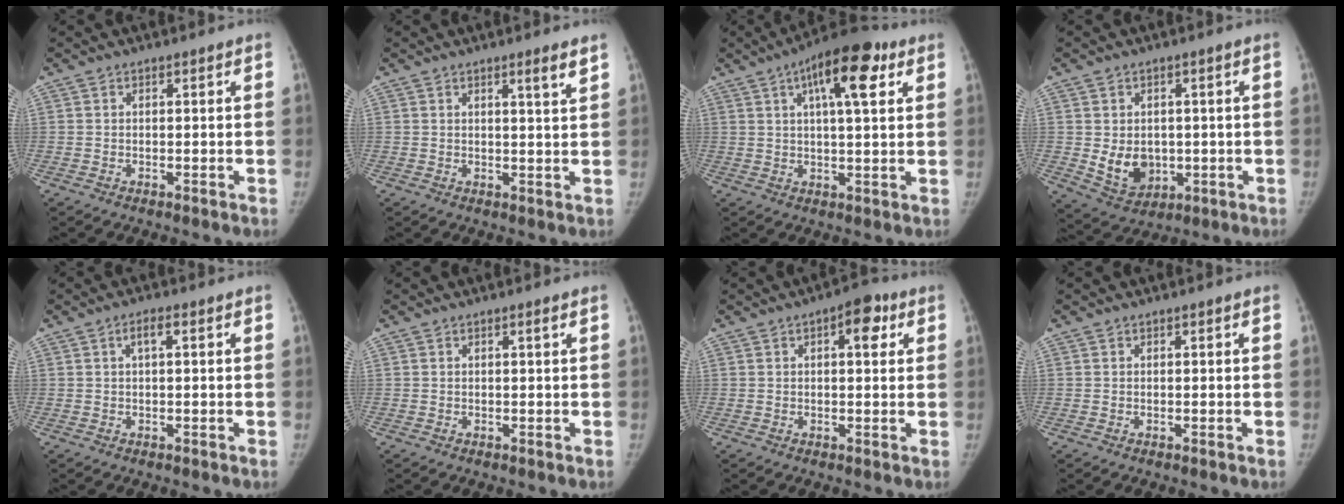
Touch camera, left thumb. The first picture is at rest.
{"total": 3.1, "force": [2.0, -0.1, 2.3], "torque": [-0.034, -0.017, 0.030]}
{"total": 13.3, "force": [5.7, 4.4, 11.1], "torque": [-0.151, 0.002, 0.080]}
{"total": 7.8, "force": [-0.5, 6.3, 4.7], "torque": [-0.049, -0.010, 0.013]}
{"total": 2.2, "force": [0.6, 0.7, 2.0], "torque": [-0.039, 0.008, 0.010]}
{"total": 0.6, "force": [0.2, -0.1, 0.5], "torque": [-0.011, 0.000, 0.004]}
{"total": 5.6, "force": [2.1, 2.6, 4.5], "torque": [-0.043, 0.002, 0.021]}
{"total": 0.0}